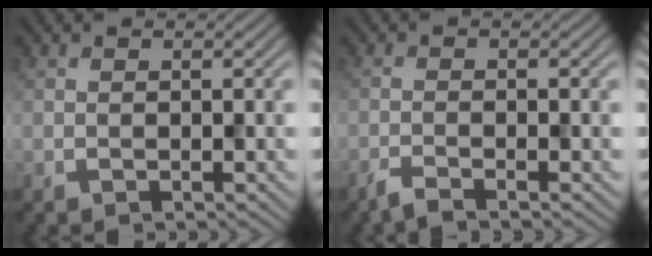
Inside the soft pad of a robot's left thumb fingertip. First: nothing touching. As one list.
[{"total": 1.9, "force": [-1.5, 0.1, 1.2], "torque": [-0.019, -0.002, -0.041]}]